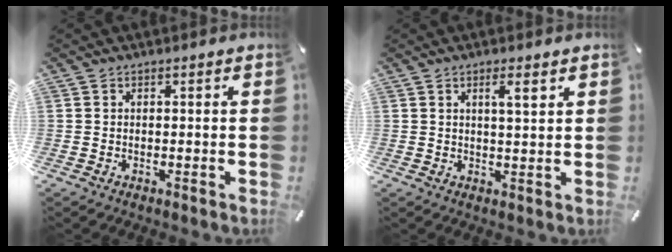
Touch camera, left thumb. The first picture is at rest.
{"total": 4.2, "force": [1.8, 0.6, 3.7], "torque": [-0.061, -0.005, 0.025]}